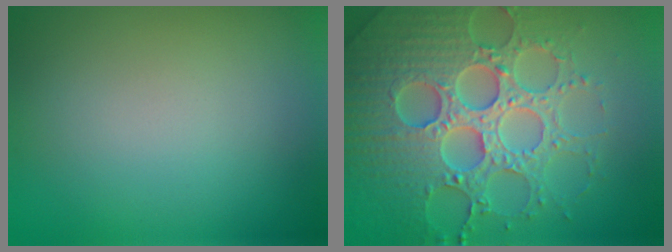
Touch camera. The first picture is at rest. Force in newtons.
{"total": 8.0, "press": 7.8, "slide": 1.7}